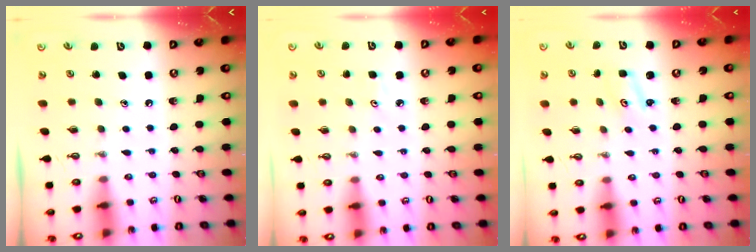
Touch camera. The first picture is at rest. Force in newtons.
{"total": 2.8, "press": 2.8, "slide": 0.4}
{"total": 1.4, "press": 1.4, "slide": 0.2}